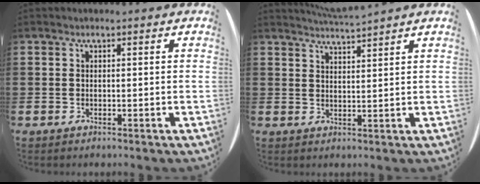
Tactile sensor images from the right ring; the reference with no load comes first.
{"total": 3.0, "force": [2.9, -0.7, -0.1], "torque": [-0.003, -0.015, 0.053]}